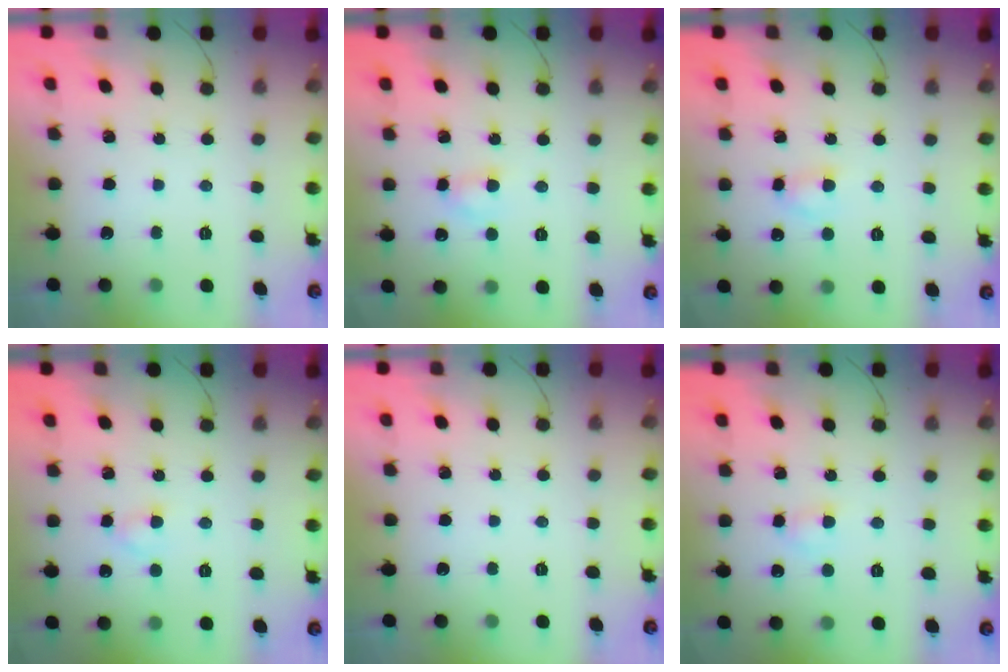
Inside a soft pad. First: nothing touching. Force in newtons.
{"total": 2.5, "press": 2.3, "slide": 1.0}
{"total": 3.1, "press": 2.8, "slide": 1.3}
{"total": 2.4, "press": 2.1, "slide": 1.1}
{"total": 0.0}
{"total": 2.7, "press": 2.5, "slide": 1.1}